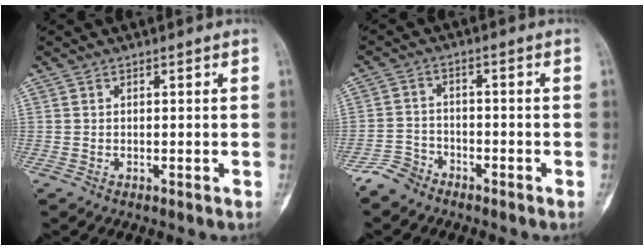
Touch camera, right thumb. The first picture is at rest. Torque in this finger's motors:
{"motor_torque": [0.63, -0.77, 0.23, -0.17, -0.01]}